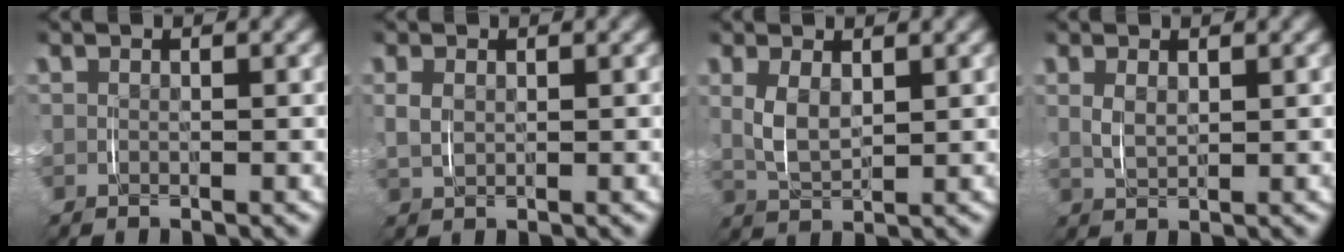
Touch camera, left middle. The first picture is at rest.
{"total": 1.2, "force": [0.3, 0.7, 0.9], "torque": [-0.021, -0.003, 0.012]}
{"total": 2.4, "force": [0.7, 0.9, 2.1], "torque": [-0.050, -0.008, 0.020]}
{"total": 1.2, "force": [0.5, 0.2, 1.0], "torque": [-0.024, -0.007, 0.019]}